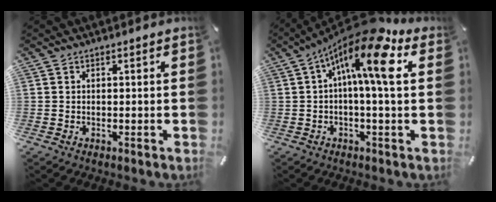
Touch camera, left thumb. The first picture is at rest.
{"total": 15.1, "force": [4.8, 3.6, 13.8], "torque": [-0.234, -0.030, 0.071]}